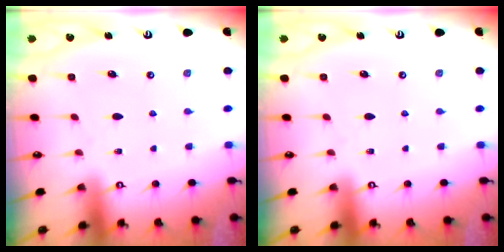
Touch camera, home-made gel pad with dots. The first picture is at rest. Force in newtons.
{"total": 0.0}